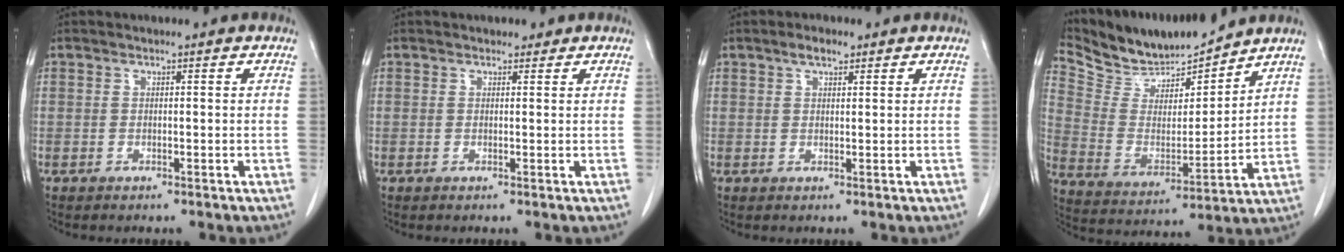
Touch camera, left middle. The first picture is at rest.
{"total": 0.9, "force": [0.7, 0.5, 0.1], "torque": [-0.003, 0.001, 0.007]}
{"total": 2.3, "force": [1.5, 0.9, 1.5], "torque": [-0.032, 0.006, 0.027]}
{"total": 12.9, "force": [12.4, 1.6, 2.9], "torque": [-0.068, -0.008, 0.242]}